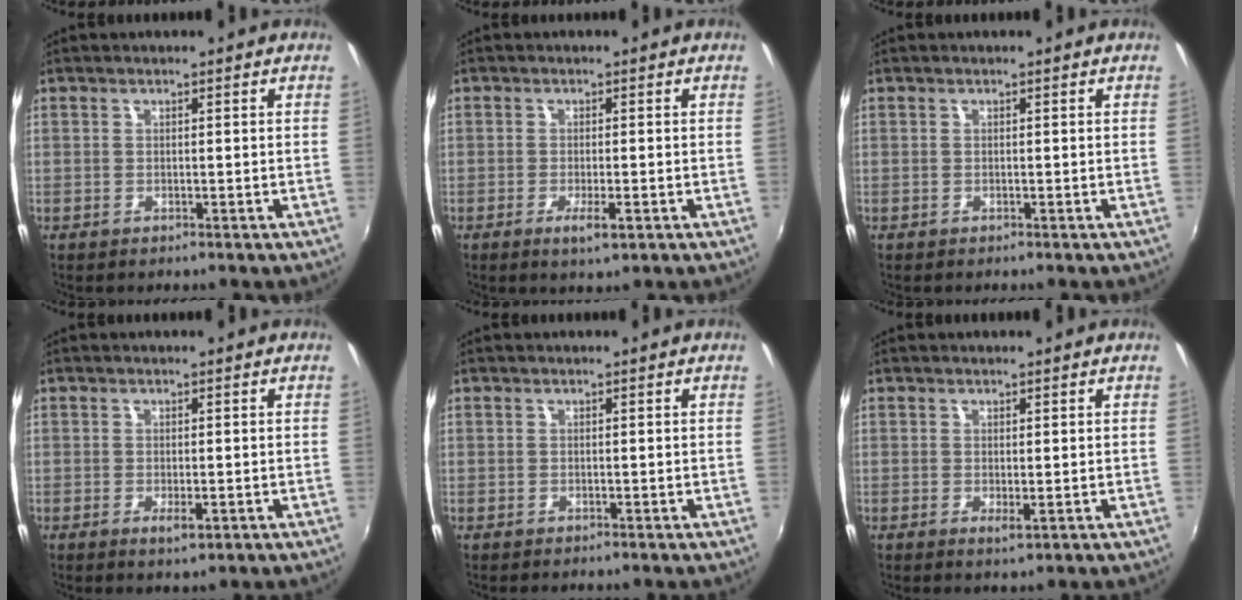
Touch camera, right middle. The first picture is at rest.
{"total": 3.3, "force": [-1.4, 0.5, 3.0], "torque": [-0.058, -0.008, -0.023]}
{"total": 0.0}
{"total": 2.1, "force": [-0.6, 0.7, 1.9], "torque": [-0.034, -0.006, -0.007]}
{"total": 0.0}
{"total": 1.3, "force": [0.2, 0.1, 1.3], "torque": [-0.023, -0.003, 0.003]}